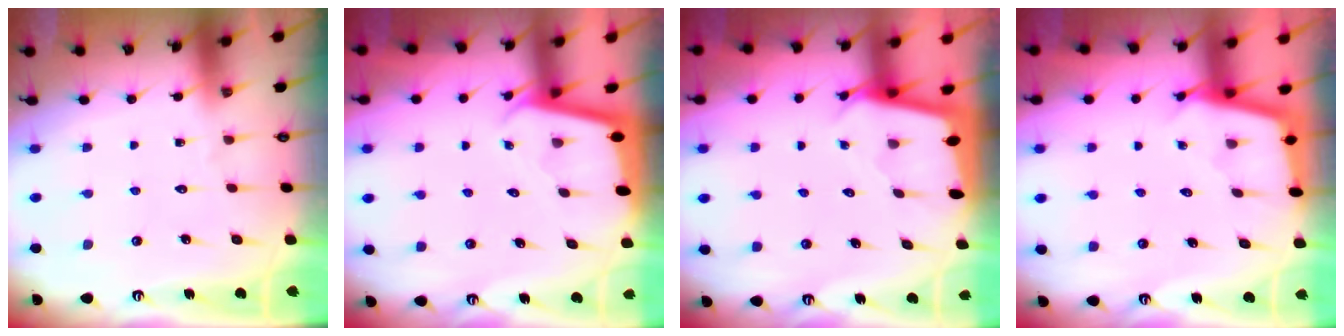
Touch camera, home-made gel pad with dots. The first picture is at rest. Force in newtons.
{"total": 1.8, "press": 1.8, "slide": 0.0}
{"total": 2.3, "press": 2.3, "slide": 0.1}
{"total": 2.3, "press": 2.3, "slide": 0.2}